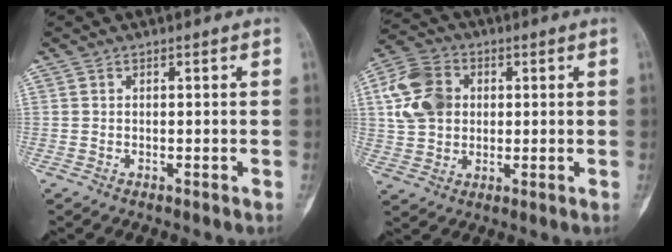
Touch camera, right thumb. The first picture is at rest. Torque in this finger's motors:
{"motor_torque": [-0.02, 0.27, 0.81, 0.24, 0.09]}